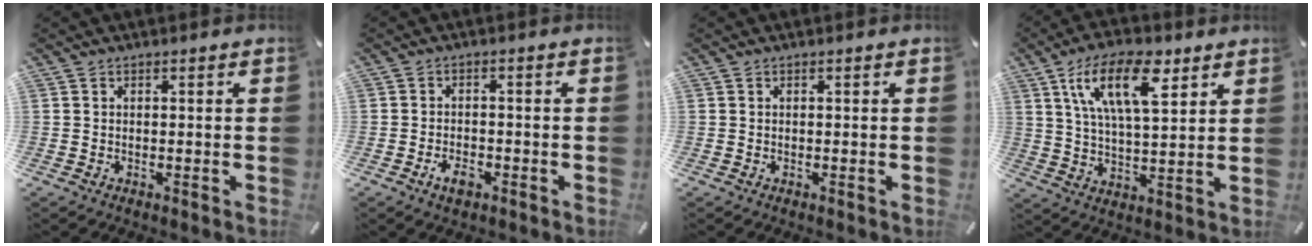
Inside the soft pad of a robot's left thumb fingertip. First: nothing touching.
{"total": 3.8, "force": [-2.0, 2.1, 2.4], "torque": [-0.053, 0.005, -0.040]}
{"total": 0.0}
{"total": 16.1, "force": [7.9, 7.1, 12.0], "torque": [-0.220, -0.018, 0.131]}